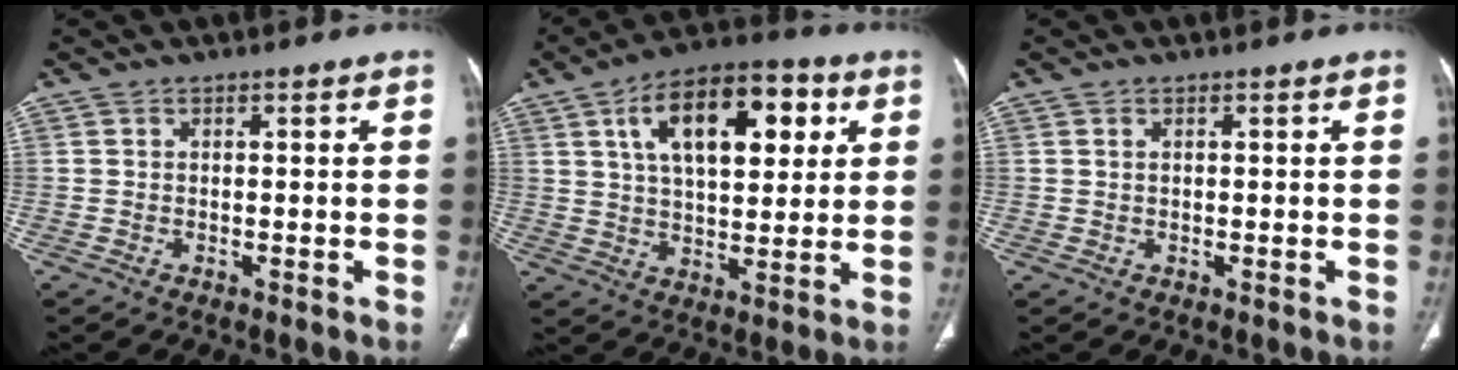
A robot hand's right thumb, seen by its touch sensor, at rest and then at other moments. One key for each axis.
{"total": 18.0, "fx": 6.5, "fy": 9.1, "fz": 14.1, "tx": -0.187, "ty": -0.001, "tz": 0.102}
{"total": 0.6, "fx": 0.3, "fy": 0.3, "fz": 0.4, "tx": -0.009, "ty": 0.002, "tz": 0.007}